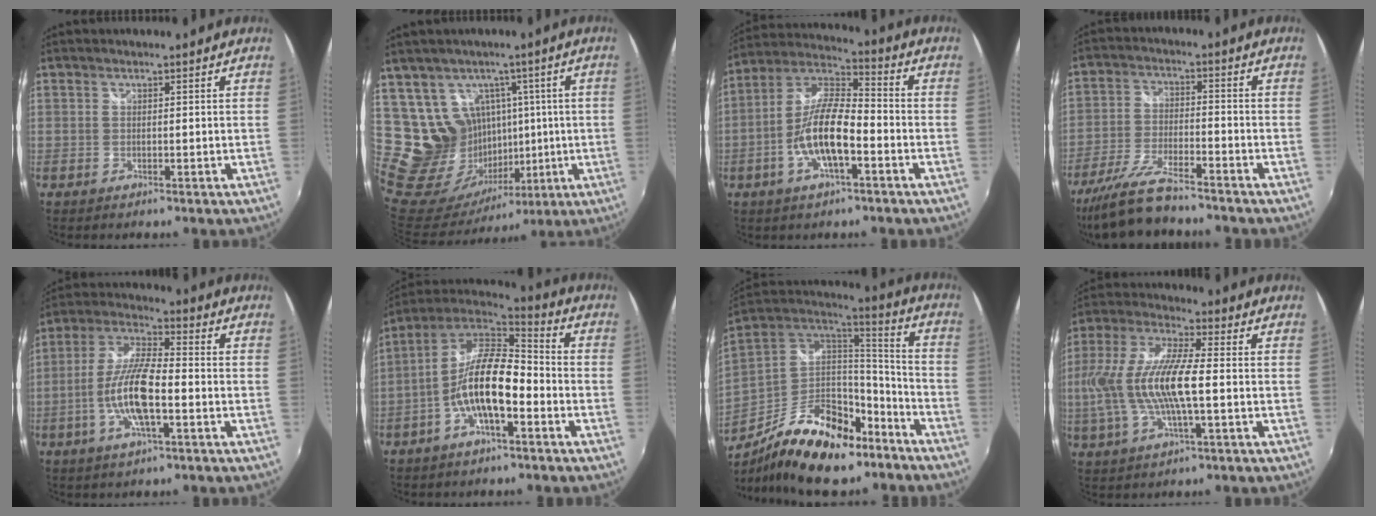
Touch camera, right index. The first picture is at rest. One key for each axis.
{"total": 16.9, "fx": 5.4, "fy": 15.0, "fz": 5.6, "tx": -0.141, "ty": 0.016, "tz": 0.128}
{"total": 12.4, "fx": -4.2, "fy": 3.8, "fz": 11.1, "tx": -0.229, "ty": 0.003, "tz": -0.083}
{"total": 12.5, "fx": -10.8, "fy": 2.0, "fz": 5.9, "tx": -0.136, "ty": -0.018, "tz": -0.198}
{"total": 12.1, "fx": -3.5, "fy": 3.0, "fz": 11.2, "tx": -0.234, "ty": -0.001, "tz": -0.068}
{"total": 14.1, "fx": -4.6, "fy": 4.6, "fz": 12.5, "tx": -0.245, "ty": 0.009, "tz": -0.092}
{"total": 25.9, "fx": -16.3, "fy": 12.2, "fz": 16.0, "tx": -0.299, "ty": 0.009, "tz": -0.250}
{"total": 15.5, "fx": -1.5, "fy": 3.7, "fz": 15.0, "tx": -0.292, "ty": -0.003, "tz": -0.029}